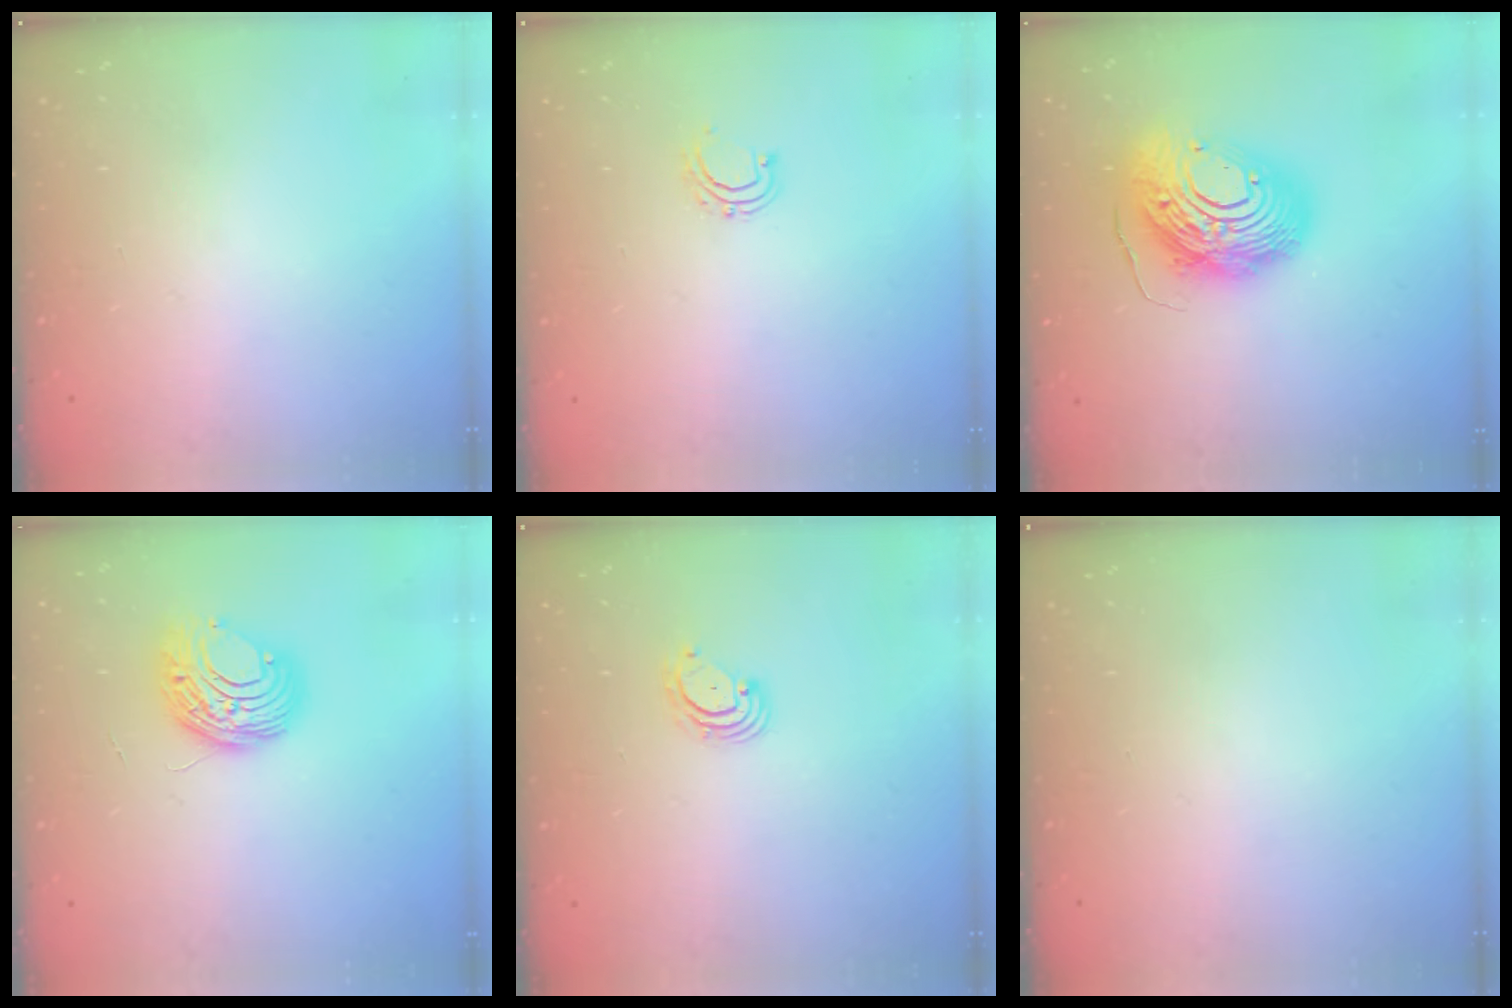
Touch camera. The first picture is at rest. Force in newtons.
{"total": 4.4, "press": 4.3, "slide": 0.6}
{"total": 18.0, "press": 17.9, "slide": 1.9}
{"total": 9.0, "press": 8.9, "slide": 0.5}
{"total": 3.2, "press": 3.2, "slide": 0.4}
{"total": 0.0}